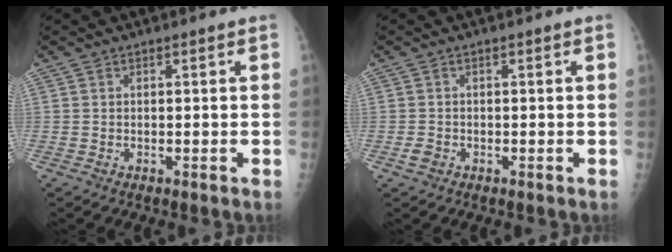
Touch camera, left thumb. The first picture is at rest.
{"total": 1.4, "force": [-0.6, 1.1, 0.6], "torque": [-0.010, 0.001, -0.011]}